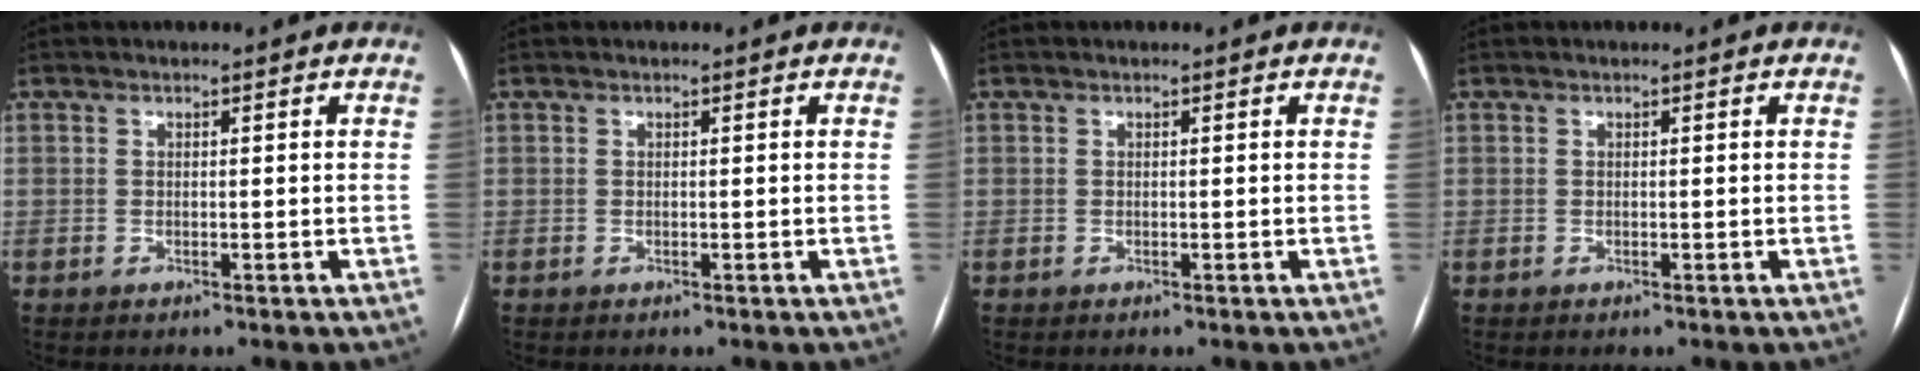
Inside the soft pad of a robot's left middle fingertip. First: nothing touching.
{"total": 0.0}
{"total": 0.0}
{"total": 0.0}